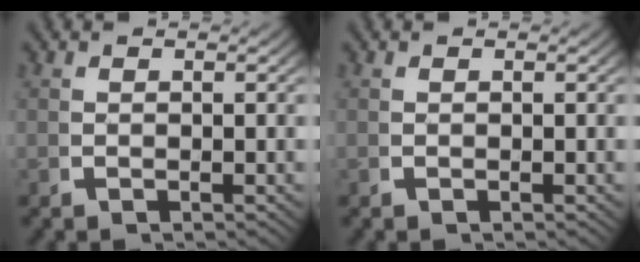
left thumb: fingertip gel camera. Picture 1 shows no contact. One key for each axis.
{"total": 0.0}